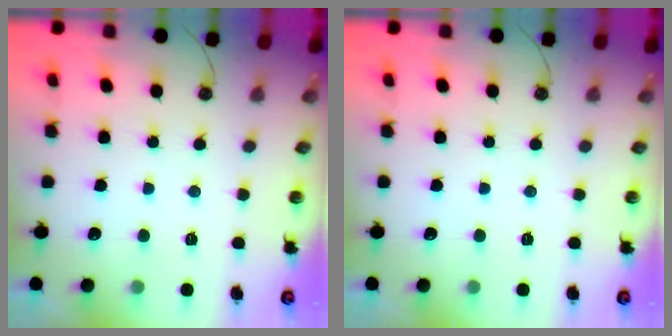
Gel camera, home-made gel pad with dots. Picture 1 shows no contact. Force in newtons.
{"total": 0.0}